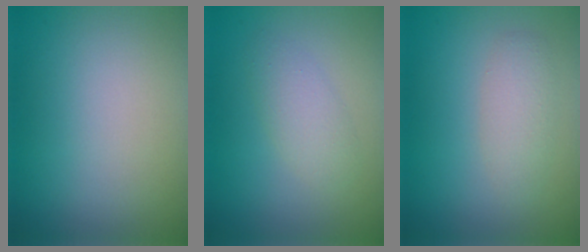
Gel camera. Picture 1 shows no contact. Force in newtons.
{"total": 2.2, "press": 2.2, "slide": 0.1}
{"total": 2.3, "press": 2.3, "slide": 0.1}